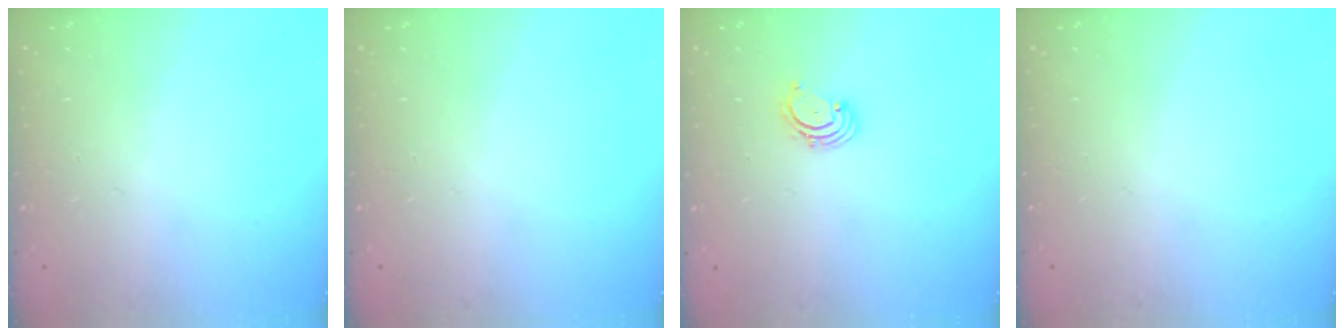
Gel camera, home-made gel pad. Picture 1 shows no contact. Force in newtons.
{"total": 0.0}
{"total": 1.6, "press": 1.6, "slide": 0.2}
{"total": 0.0}